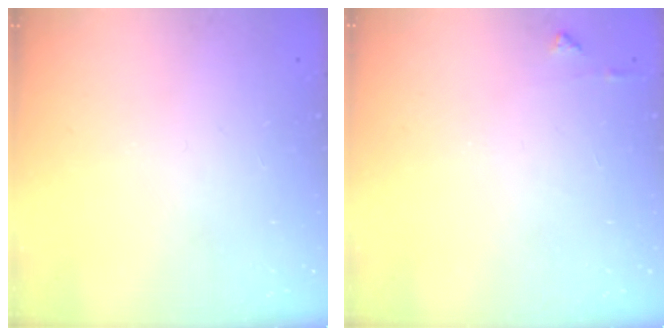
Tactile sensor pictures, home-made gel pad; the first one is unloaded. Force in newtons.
{"total": 3.5, "press": 3.4, "slide": 0.5}